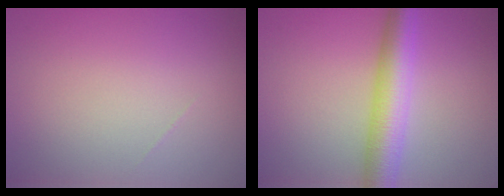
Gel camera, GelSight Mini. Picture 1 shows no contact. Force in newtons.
{"total": 5.5, "press": 5.5, "slide": 0.1}